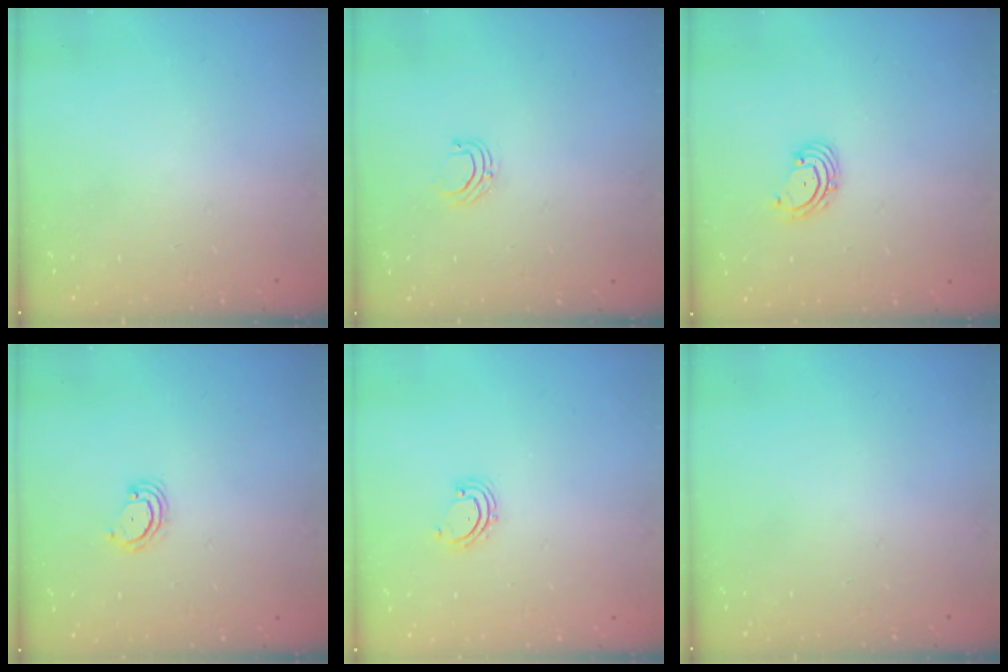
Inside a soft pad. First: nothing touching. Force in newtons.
{"total": 4.1, "press": 4.1, "slide": 0.3}
{"total": 2.6, "press": 2.5, "slide": 0.6}
{"total": 3.6, "press": 3.6, "slide": 0.4}
{"total": 2.7, "press": 2.6, "slide": 0.5}
{"total": 0.0}